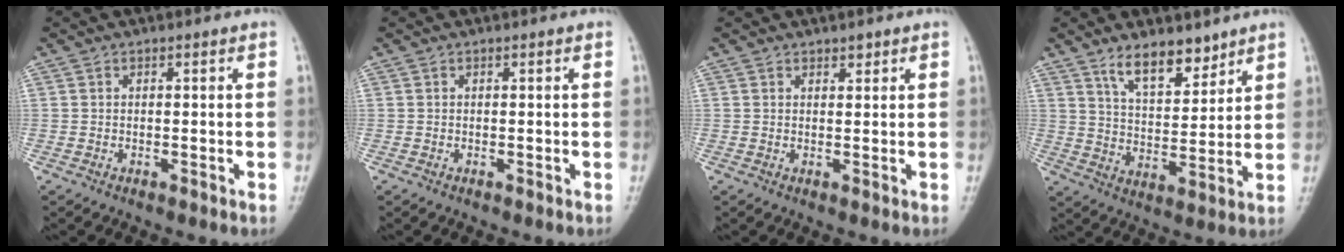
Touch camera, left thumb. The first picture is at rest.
{"total": 0.0}
{"total": 1.1, "force": [0.9, 0.6, 0.4], "torque": [0.003, -0.006, 0.011]}
{"total": 9.4, "force": [6.8, 4.0, 5.2], "torque": [-0.055, -0.051, 0.121]}